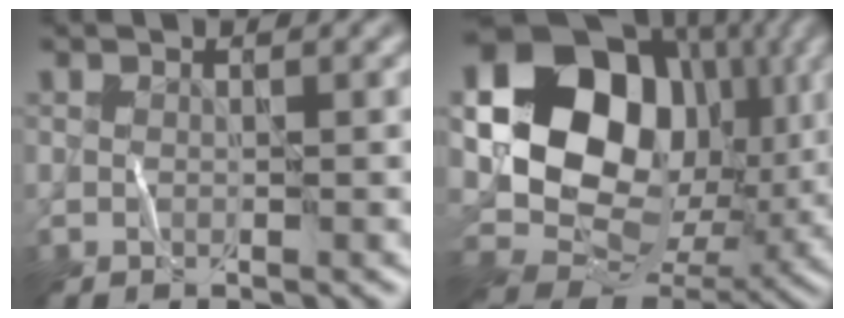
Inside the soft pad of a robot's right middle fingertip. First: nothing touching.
{"total": 17.3, "force": [3.8, 13.8, 9.8], "torque": [-0.176, 0.003, 0.083]}